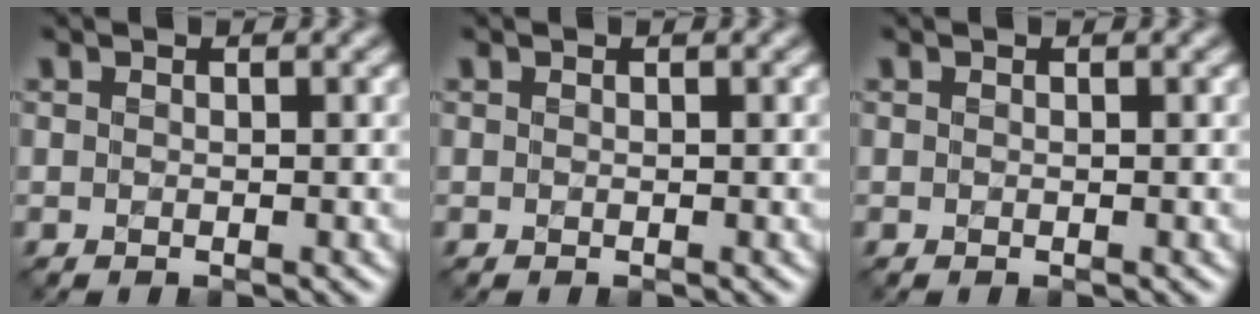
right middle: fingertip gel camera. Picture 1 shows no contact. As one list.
[{"total": 0.0}, {"total": 0.0}]